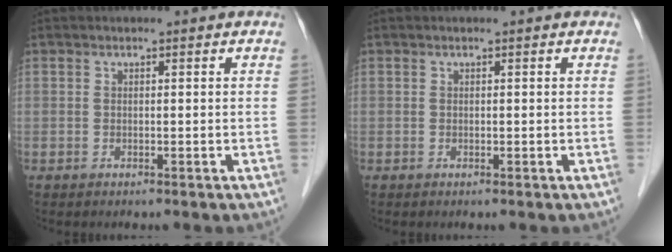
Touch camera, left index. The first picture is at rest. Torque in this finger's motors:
{"motor_torque": [-0.14, -0.05, -0.02, -0.01]}